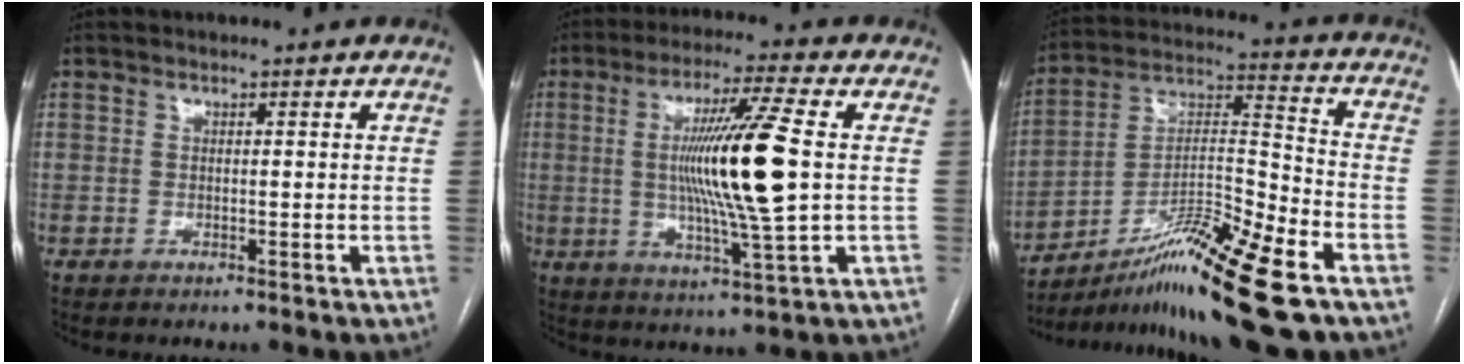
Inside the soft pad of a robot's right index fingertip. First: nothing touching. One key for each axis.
{"total": 14.8, "fx": 0.9, "fy": -0.5, "fz": 14.8, "tx": -0.275, "ty": -0.008, "tz": 0.014}
{"total": 18.8, "fx": -11.9, "fy": 0.8, "fz": 14.5, "tx": -0.256, "ty": -0.006, "tz": -0.199}